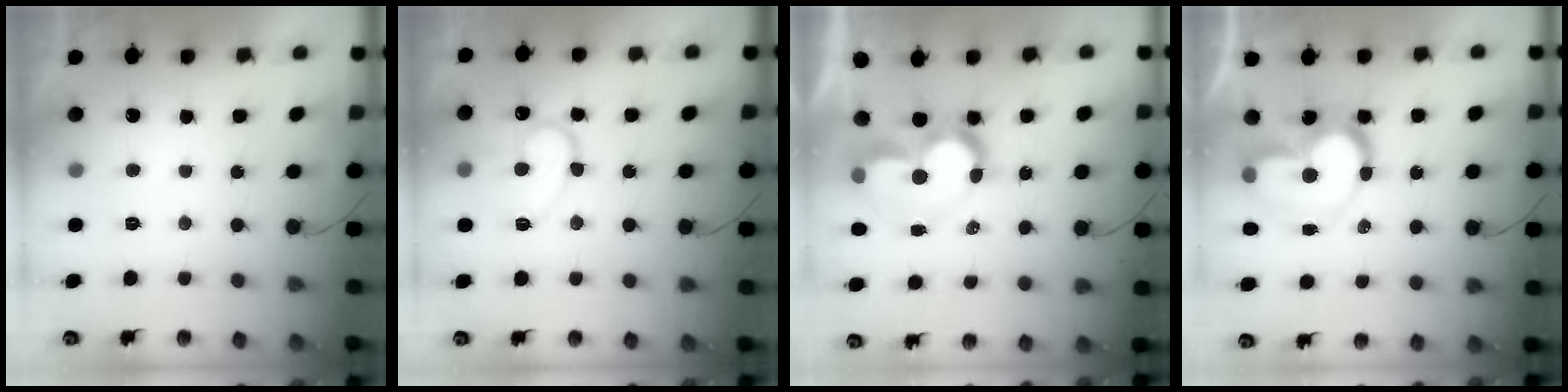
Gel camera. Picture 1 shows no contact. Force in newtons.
{"total": 12.0, "press": 12.0, "slide": 1.2}
{"total": 9.4, "press": 9.4, "slide": 0.9}
{"total": 15.4, "press": 15.3, "slide": 1.6}